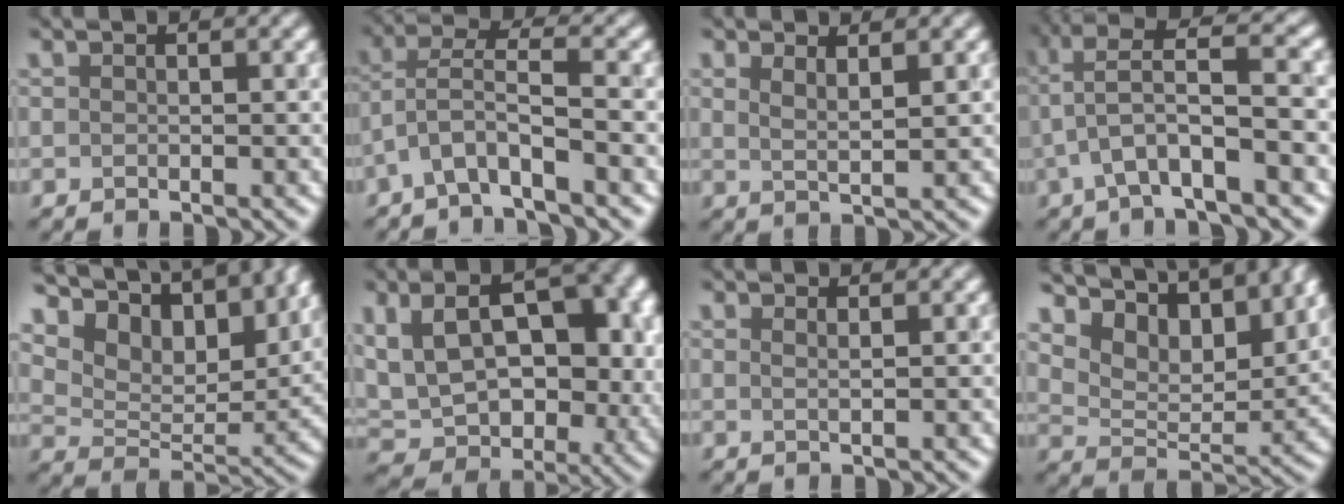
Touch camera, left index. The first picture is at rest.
{"total": 3.7, "force": [-3.2, -0.9, 1.6], "torque": [-0.065, -0.001, -0.026]}
{"total": 1.1, "force": [0.8, -0.7, 0.5], "torque": [-0.013, -0.008, 0.032]}
{"total": 6.0, "force": [-1.9, 0.2, 5.7], "torque": [-0.126, 0.008, -0.003]}
{"total": 10.6, "force": [9.1, 3.6, 4.1], "torque": [-0.146, 0.014, 0.168]}
{"total": 10.5, "force": [1.6, 6.4, 8.2], "torque": [-0.156, -0.015, 0.076]}
{"total": 0.6, "force": [0.5, -0.1, 0.2], "torque": [0.000, 0.002, 0.010]}
{"total": 9.3, "force": [8.0, 2.8, 3.8], "torque": [-0.114, -0.012, 0.163]}